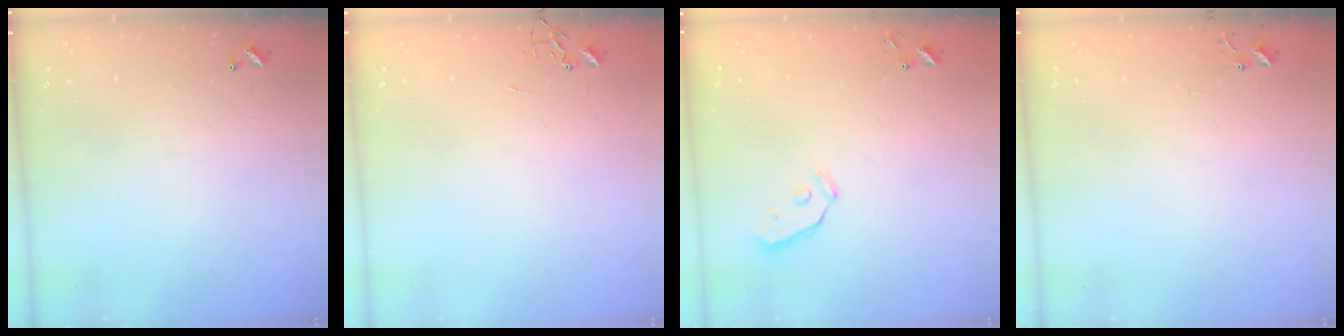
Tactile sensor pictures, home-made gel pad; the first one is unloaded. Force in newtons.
{"total": 0.0}
{"total": 3.7, "press": 3.6, "slide": 0.8}
{"total": 5.6, "press": 5.6, "slide": 0.4}